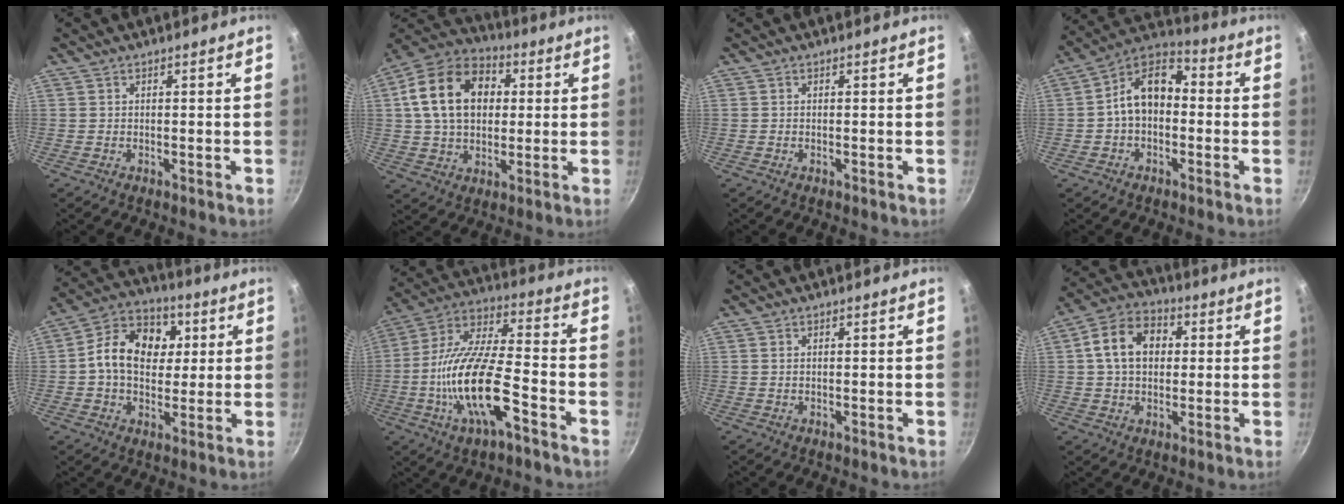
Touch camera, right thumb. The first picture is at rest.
{"total": 18.2, "force": [3.5, 13.1, 12.2], "torque": [-0.185, 0.023, 0.049]}
{"total": 0.0}
{"total": 11.6, "force": [-0.4, 7.9, 8.5], "torque": [-0.112, 0.048, -0.029]}
{"total": 14.4, "force": [2.2, 10.8, 9.2], "torque": [-0.121, 0.013, 0.017]}
{"total": 18.8, "force": [-6.5, 6.4, 16.4], "torque": [-0.308, 0.034, -0.135]}
{"total": 0.6, "force": [0.2, 0.4, 0.4], "torque": [-0.007, 0.001, 0.003]}
{"total": 11.5, "force": [1.8, 8.5, 7.6], "torque": [-0.106, 0.020, 0.016]}